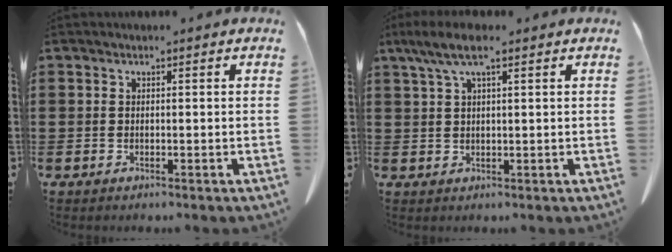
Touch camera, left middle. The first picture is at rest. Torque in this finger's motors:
{"motor_torque": [0.50, -0.47, 0.24, 0.10]}